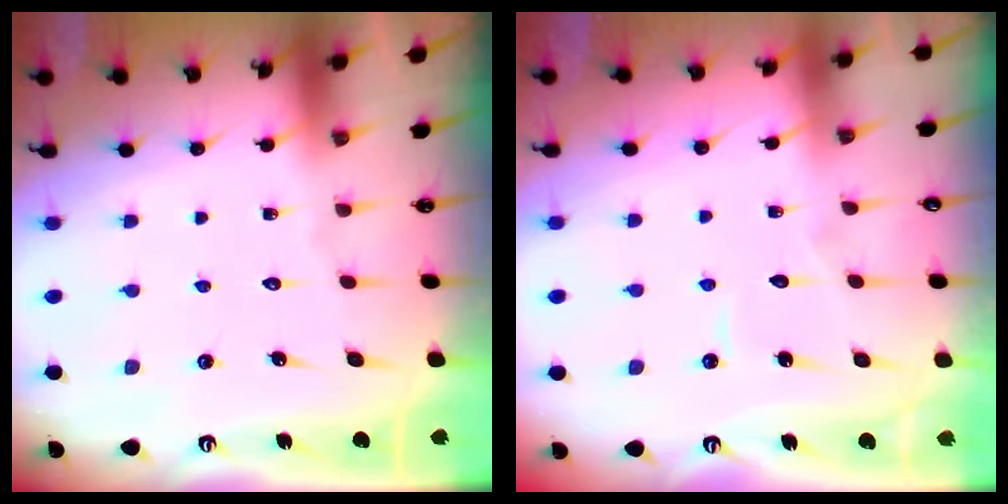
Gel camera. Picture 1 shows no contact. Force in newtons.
{"total": 2.9, "press": 2.9, "slide": 0.2}